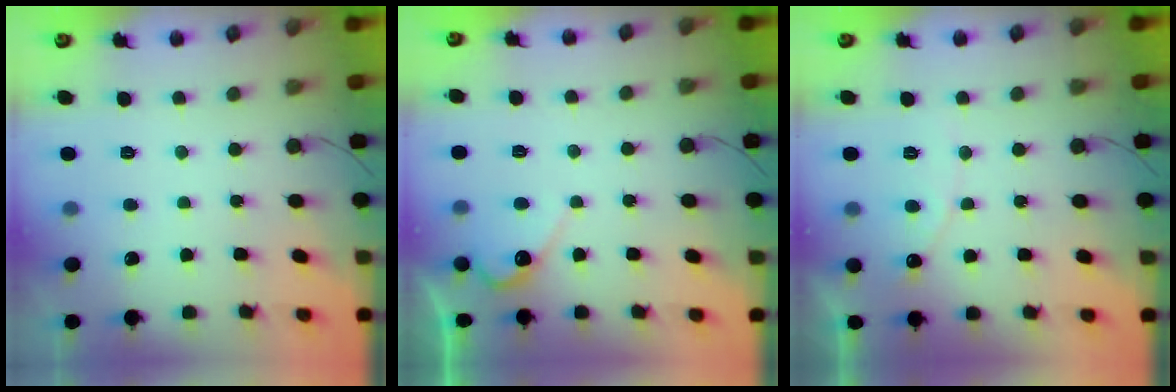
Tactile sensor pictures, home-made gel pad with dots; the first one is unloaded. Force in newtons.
{"total": 5.0, "press": 4.9, "slide": 0.2}
{"total": 5.4, "press": 5.4, "slide": 0.4}